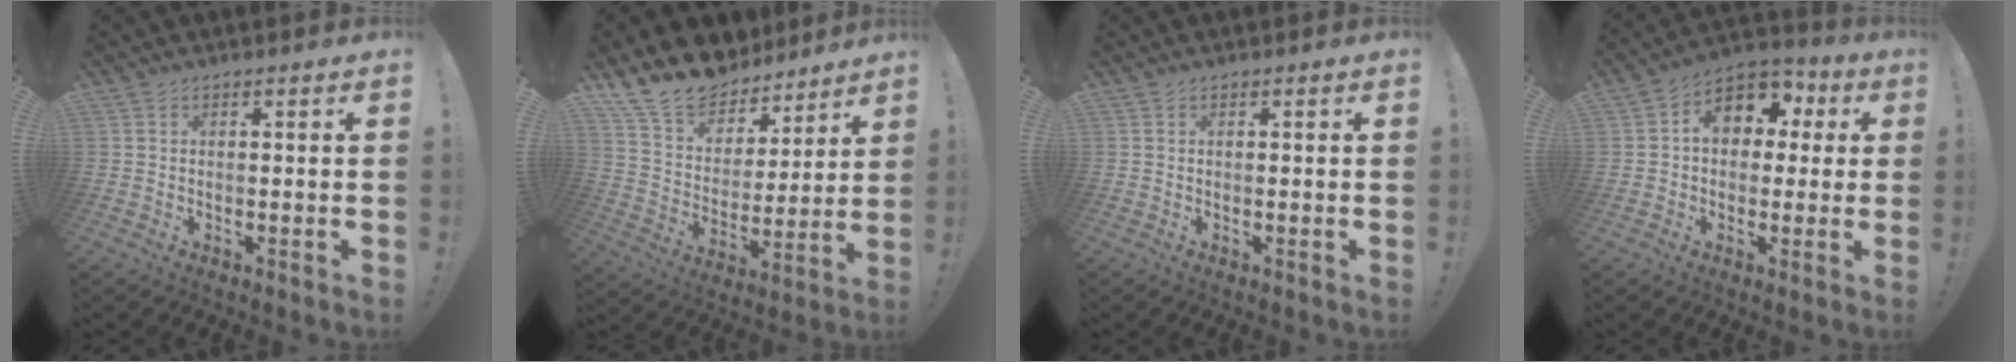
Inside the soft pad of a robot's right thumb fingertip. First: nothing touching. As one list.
[{"total": 15.3, "force": [12.8, 7.7, 3.5], "torque": [-0.075, -0.102, 0.240]}, {"total": 0.0}, {"total": 10.9, "force": [2.7, 8.3, 6.6], "torque": [-0.093, -0.004, 0.056]}]